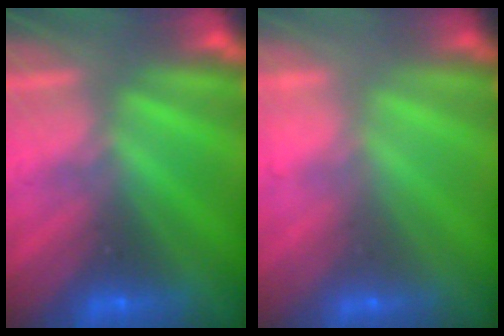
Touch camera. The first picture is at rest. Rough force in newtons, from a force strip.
{"total": 2.1}